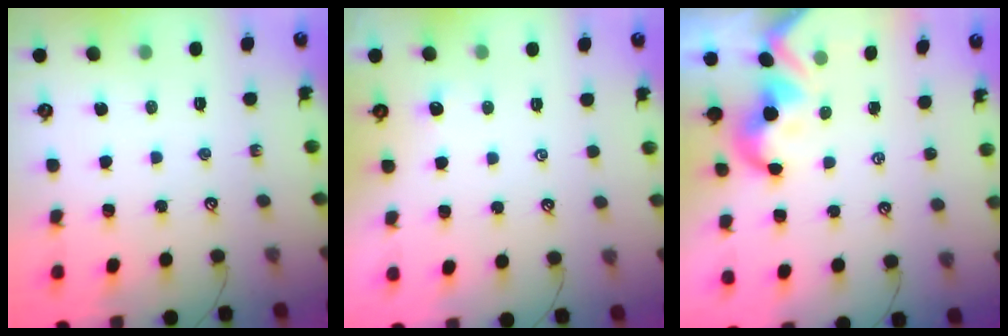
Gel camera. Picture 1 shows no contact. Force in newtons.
{"total": 2.6, "press": 2.6, "slide": 0.2}
{"total": 2.4, "press": 2.4, "slide": 0.3}